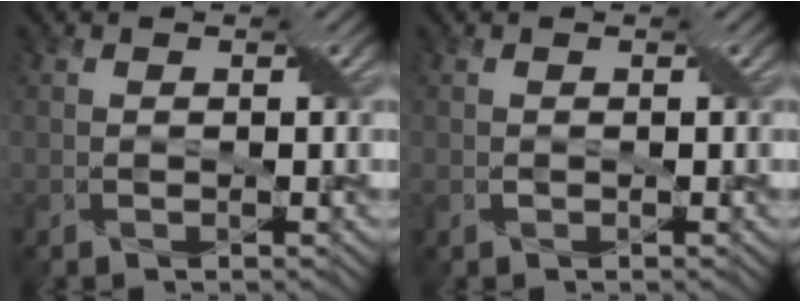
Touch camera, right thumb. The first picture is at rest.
{"total": 0.9, "force": [-0.3, 0.8, 0.5], "torque": [-0.017, -0.002, -0.005]}